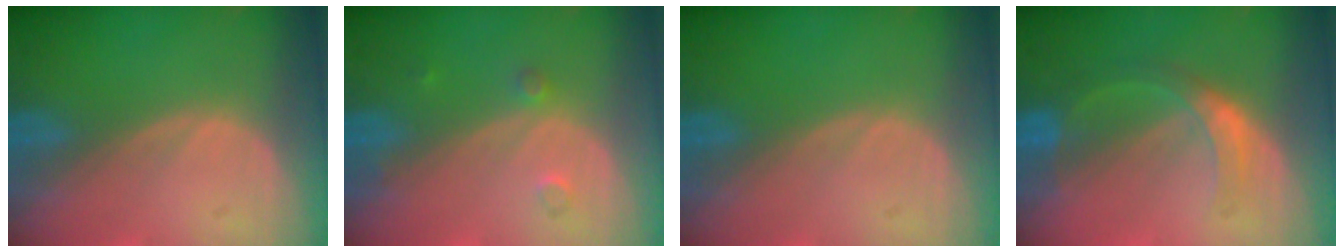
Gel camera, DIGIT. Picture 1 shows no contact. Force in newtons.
{"total": 1.7, "press": 1.7, "slide": 0.3}
{"total": 0.0}
{"total": 5.5, "press": 5.1, "slide": 2.1}